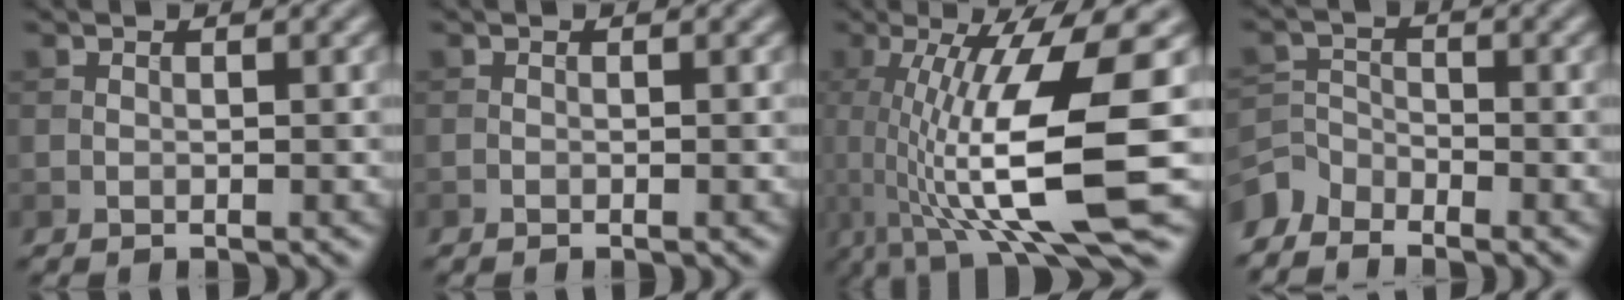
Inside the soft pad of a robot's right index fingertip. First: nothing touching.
{"total": 0.0}
{"total": 12.9, "force": [-0.9, 2.9, 12.6], "torque": [-0.200, -0.007, -0.005]}
{"total": 3.3, "force": [-3.0, 1.3, 0.3], "torque": [-0.005, -0.002, -0.073]}